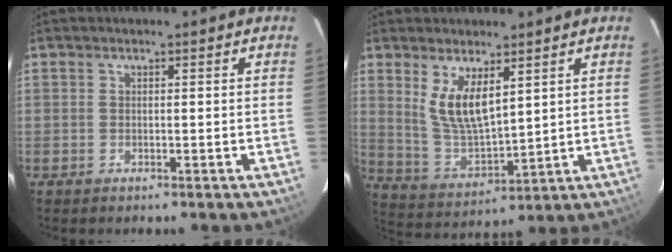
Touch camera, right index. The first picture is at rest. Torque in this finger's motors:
{"motor_torque": [0.21, 0.12, 0.26, 0.10]}